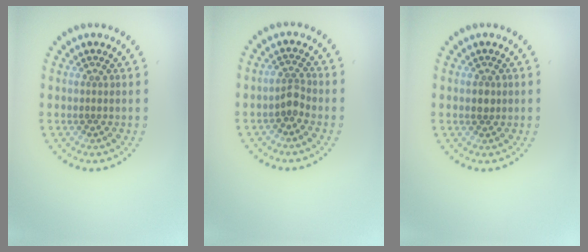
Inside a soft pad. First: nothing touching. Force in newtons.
{"total": 1.6, "press": 1.2, "slide": 1.1}
{"total": 1.0, "press": 1.0, "slide": 0.4}